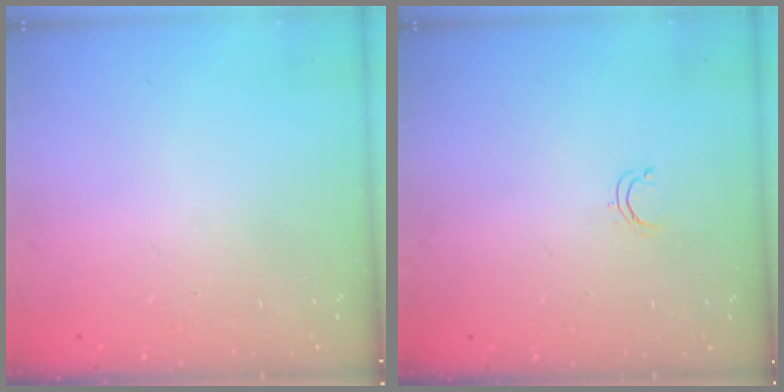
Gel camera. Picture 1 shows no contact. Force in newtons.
{"total": 2.4, "press": 2.4, "slide": 0.2}